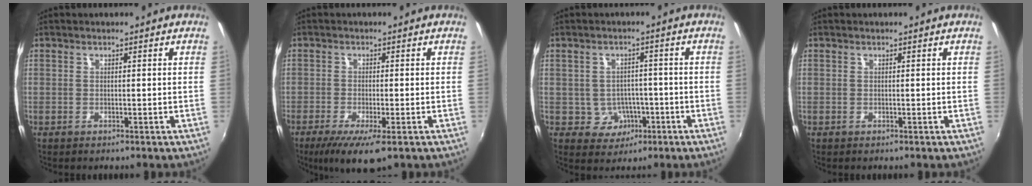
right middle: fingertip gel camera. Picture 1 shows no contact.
{"total": 7.6, "force": [-4.6, 1.6, 5.9], "torque": [-0.126, -0.029, -0.076]}
{"total": 5.0, "force": [-1.7, 4.6, 1.1], "torque": [-0.033, 0.014, -0.008]}
{"total": 0.0}